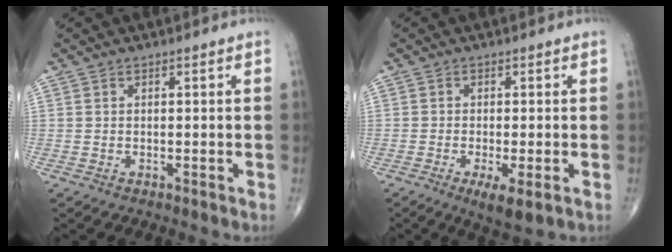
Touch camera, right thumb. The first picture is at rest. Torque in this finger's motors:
{"motor_torque": [-0.18, -0.08, 0.00, 0.11, 0.00]}